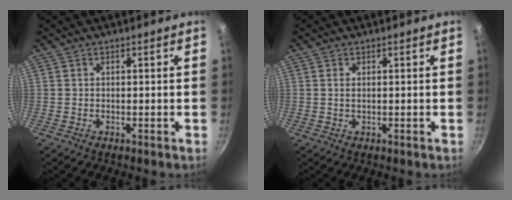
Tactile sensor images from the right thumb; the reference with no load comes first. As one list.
[{"total": 0.9, "force": [0.2, 0.5, 0.8], "torque": [-0.019, 0.000, 0.006]}]